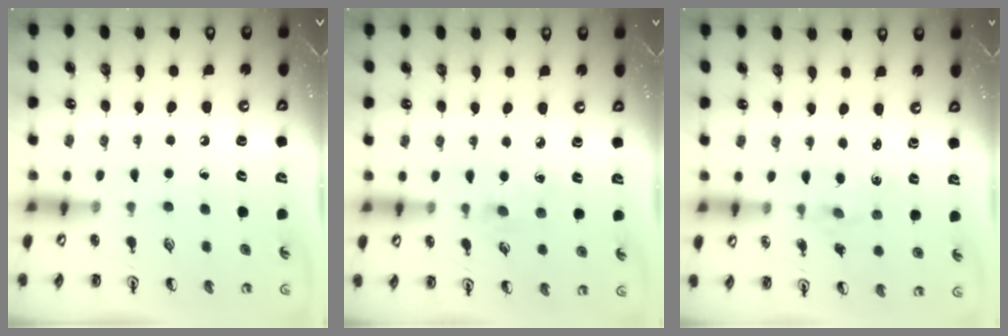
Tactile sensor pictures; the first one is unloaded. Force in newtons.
{"total": 2.6, "press": 2.5, "slide": 0.5}
{"total": 0.7, "press": 0.7, "slide": 0.1}